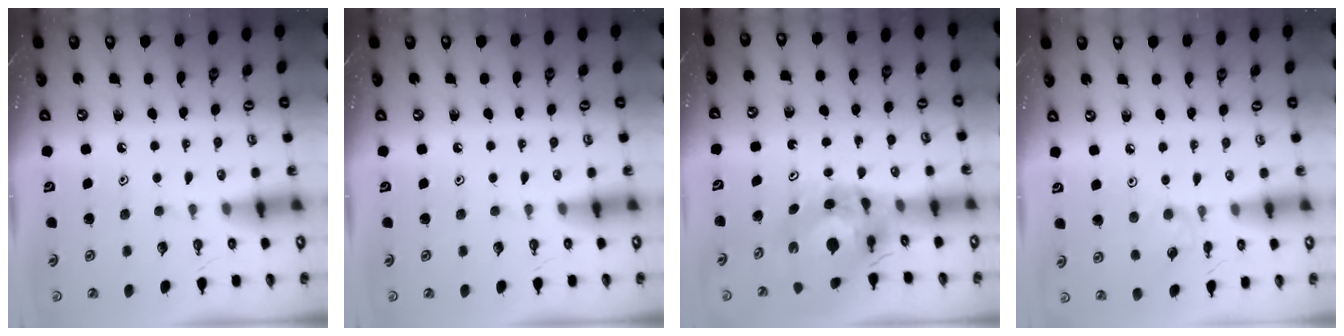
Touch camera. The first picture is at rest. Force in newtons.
{"total": 0.0}
{"total": 8.8, "press": 8.7, "slide": 0.8}
{"total": 1.7, "press": 1.7, "slide": 0.4}